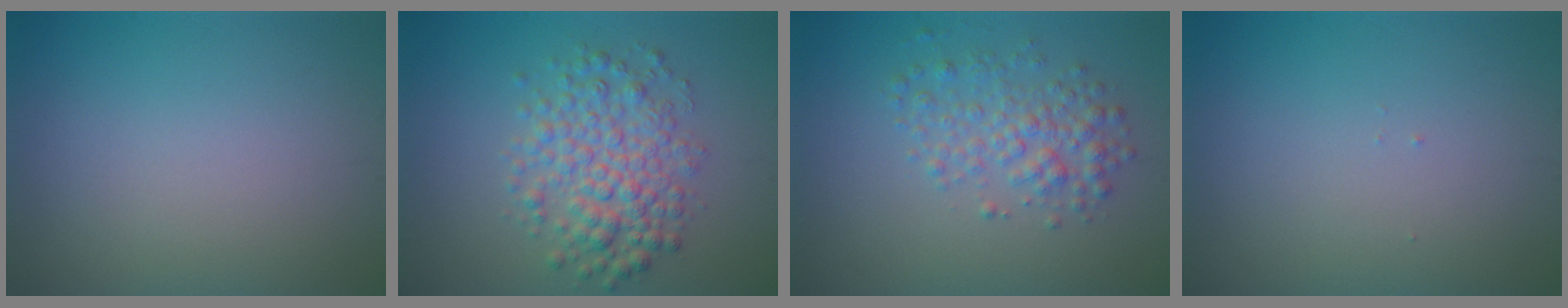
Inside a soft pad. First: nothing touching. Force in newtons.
{"total": 5.1, "press": 5.1, "slide": 0.1}
{"total": 3.3, "press": 3.3, "slide": 0.1}
{"total": 0.0}